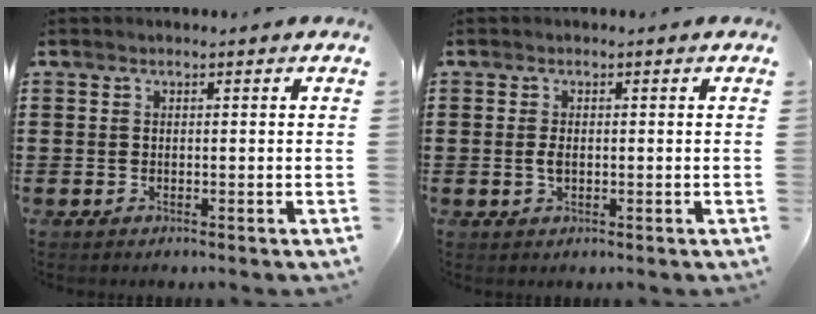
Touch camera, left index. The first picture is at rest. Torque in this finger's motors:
{"motor_torque": [0.31, 0.27, 0.19, 0.03]}